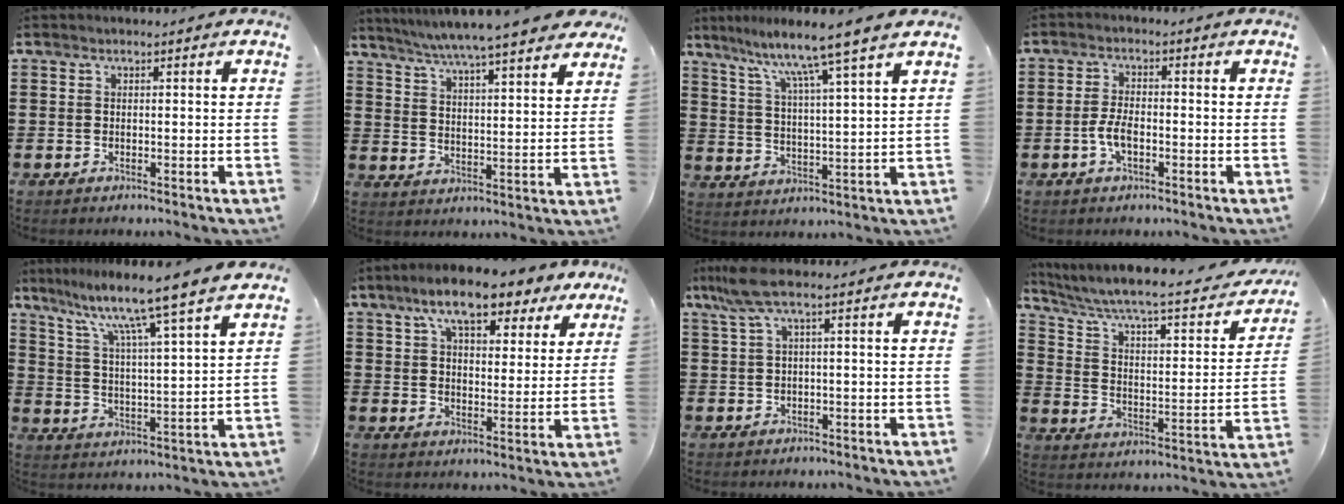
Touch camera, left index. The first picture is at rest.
{"total": 6.1, "force": [5.6, -0.5, 2.3], "torque": [-0.070, -0.033, 0.093]}
{"total": 7.8, "force": [6.4, -1.5, 4.3], "torque": [-0.098, -0.047, 0.099]}
{"total": 3.9, "force": [-1.2, 1.6, 3.3], "torque": [-0.087, -0.003, -0.030]}
{"total": 9.0, "force": [7.4, -1.3, 4.9], "torque": [-0.117, -0.059, 0.114]}
{"total": 10.1, "force": [7.6, 2.6, 6.1], "torque": [-0.118, -0.016, 0.132]}
{"total": 4.3, "force": [1.3, 0.4, 4.1], "torque": [-0.094, -0.007, 0.019]}
{"total": 6.2, "force": [4.7, 0.7, 4.0], "torque": [-0.099, -0.039, 0.070]}